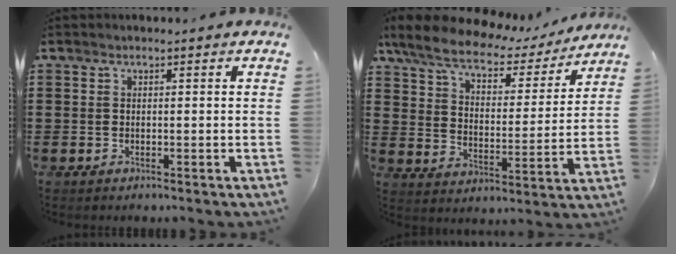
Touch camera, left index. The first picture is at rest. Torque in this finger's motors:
{"motor_torque": [2.14, 0.00, 0.50, 0.17]}